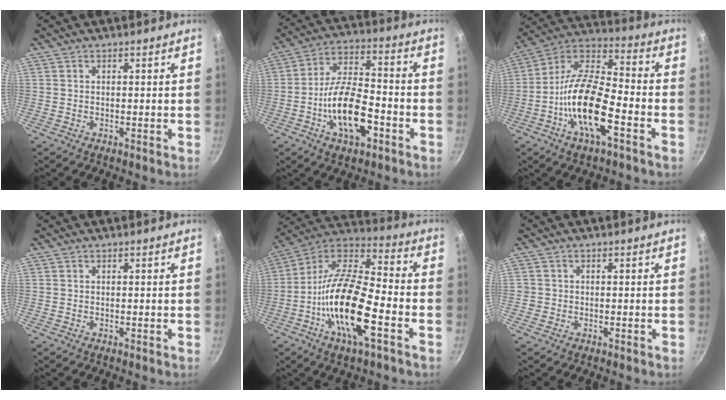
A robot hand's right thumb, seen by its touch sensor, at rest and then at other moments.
{"total": 14.5, "force": [-5.1, 6.6, 11.8], "torque": [-0.199, 0.040, -0.097]}
{"total": 17.5, "force": [-6.1, 6.7, 14.9], "torque": [-0.271, 0.039, -0.133]}
{"total": 0.0}
{"total": 20.2, "force": [-6.5, 7.0, 17.8], "torque": [-0.329, 0.034, -0.141]}
{"total": 1.2, "force": [-0.3, 1.2, 0.2], "torque": [0.000, 0.003, -0.005]}